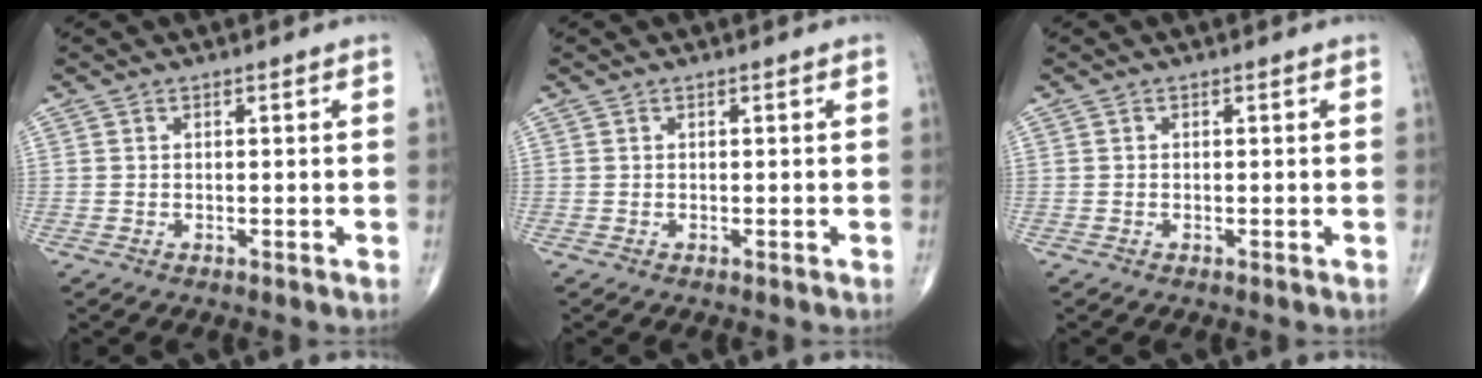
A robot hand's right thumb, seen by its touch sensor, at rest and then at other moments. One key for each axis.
{"total": 0.0}
{"total": 0.0}